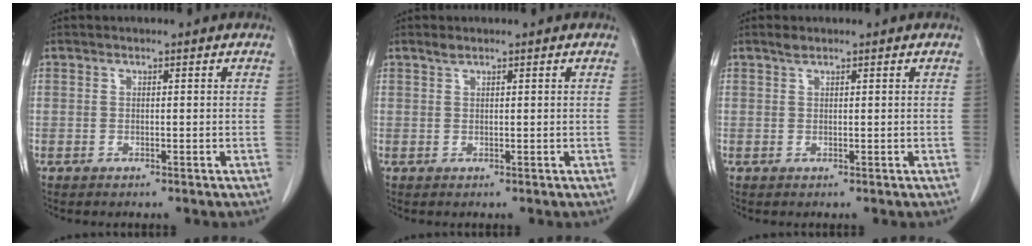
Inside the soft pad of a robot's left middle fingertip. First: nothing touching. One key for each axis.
{"total": 0.8, "fx": 0.7, "fy": 0.1, "fz": 0.3, "tx": -0.012, "ty": 0.002, "tz": 0.017}
{"total": 0.9, "fx": 0.8, "fy": 0.2, "fz": 0.4, "tx": -0.015, "ty": 0.002, "tz": 0.017}